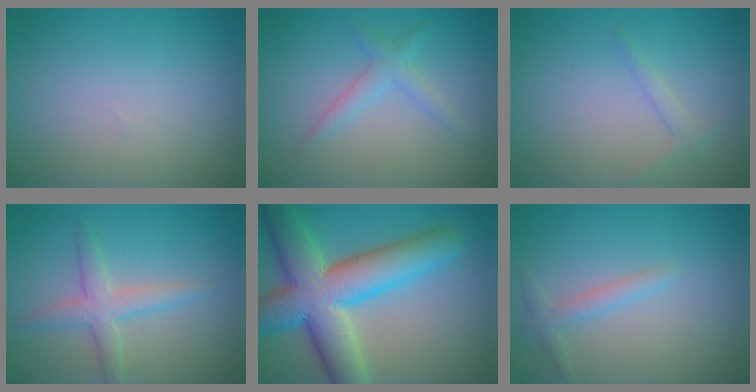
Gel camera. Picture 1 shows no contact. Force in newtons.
{"total": 1.9, "press": 1.9, "slide": 0.0}
{"total": 1.1, "press": 1.1, "slide": 0.1}
{"total": 2.8, "press": 2.8, "slide": 0.1}
{"total": 10.9, "press": 10.9, "slide": 0.4}
{"total": 1.5, "press": 1.5, "slide": 0.1}